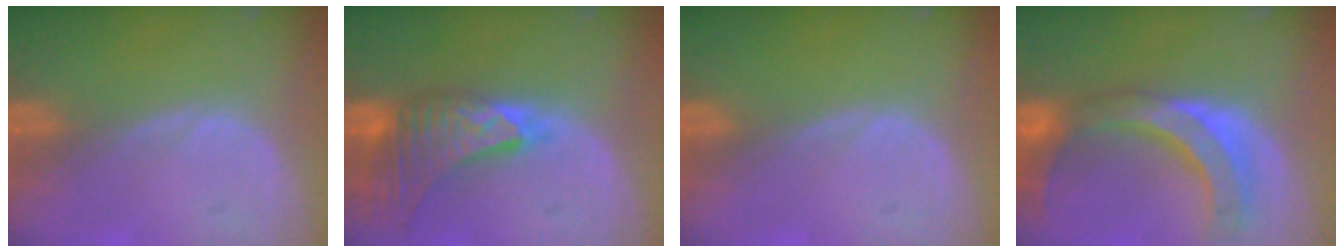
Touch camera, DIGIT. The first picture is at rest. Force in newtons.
{"total": 9.1, "press": 8.3, "slide": 3.8}
{"total": 0.0}
{"total": 10.6, "press": 9.3, "slide": 5.1}